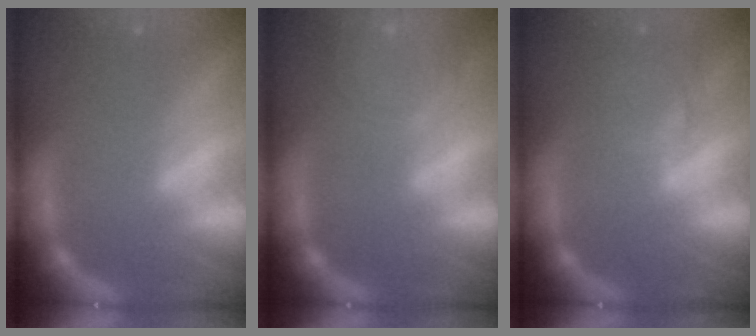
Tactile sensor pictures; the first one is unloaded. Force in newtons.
{"total": 6.9}
{"total": 4.0}